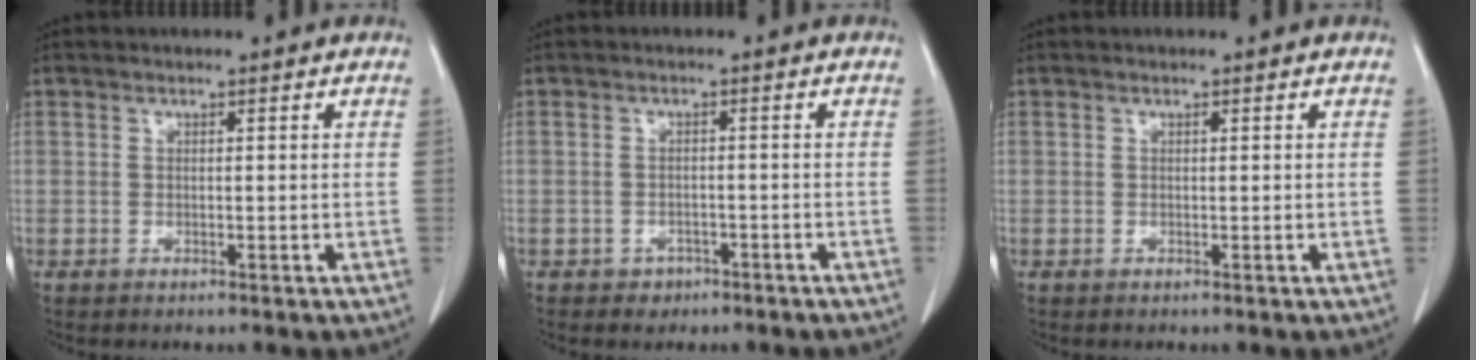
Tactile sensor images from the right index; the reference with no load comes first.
{"total": 2.0, "force": [-1.4, 1.5, 0.3], "torque": [-0.007, 0.007, -0.014]}
{"total": 0.0}